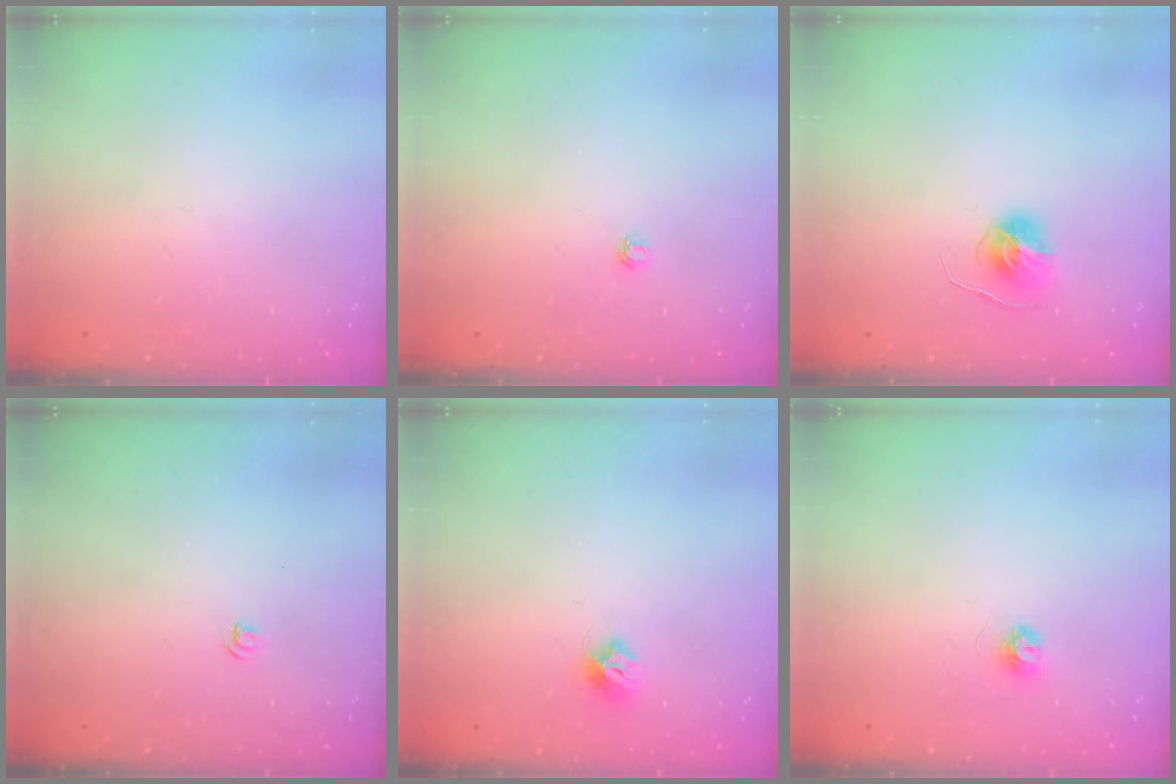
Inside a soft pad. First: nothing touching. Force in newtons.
{"total": 3.0, "press": 3.0, "slide": 0.4}
{"total": 6.0, "press": 6.0, "slide": 0.6}
{"total": 3.2, "press": 3.2, "slide": 0.3}
{"total": 7.1, "press": 7.1, "slide": 0.5}
{"total": 3.7, "press": 3.7, "slide": 0.3}